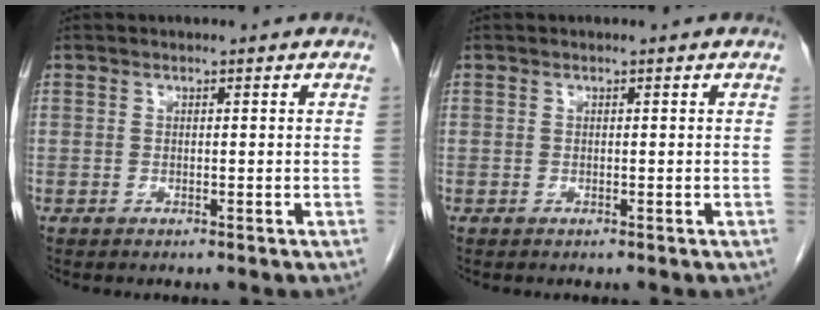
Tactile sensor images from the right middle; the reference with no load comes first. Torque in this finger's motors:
{"motor_torque": [0.00, 0.00, 0.00, 0.00]}